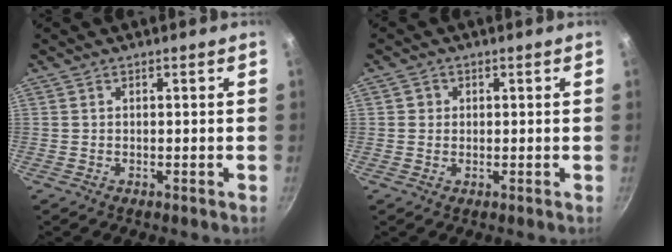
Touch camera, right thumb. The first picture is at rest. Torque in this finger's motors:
{"motor_torque": [-0.56, 0.46, 0.11, 0.22, 0.02]}